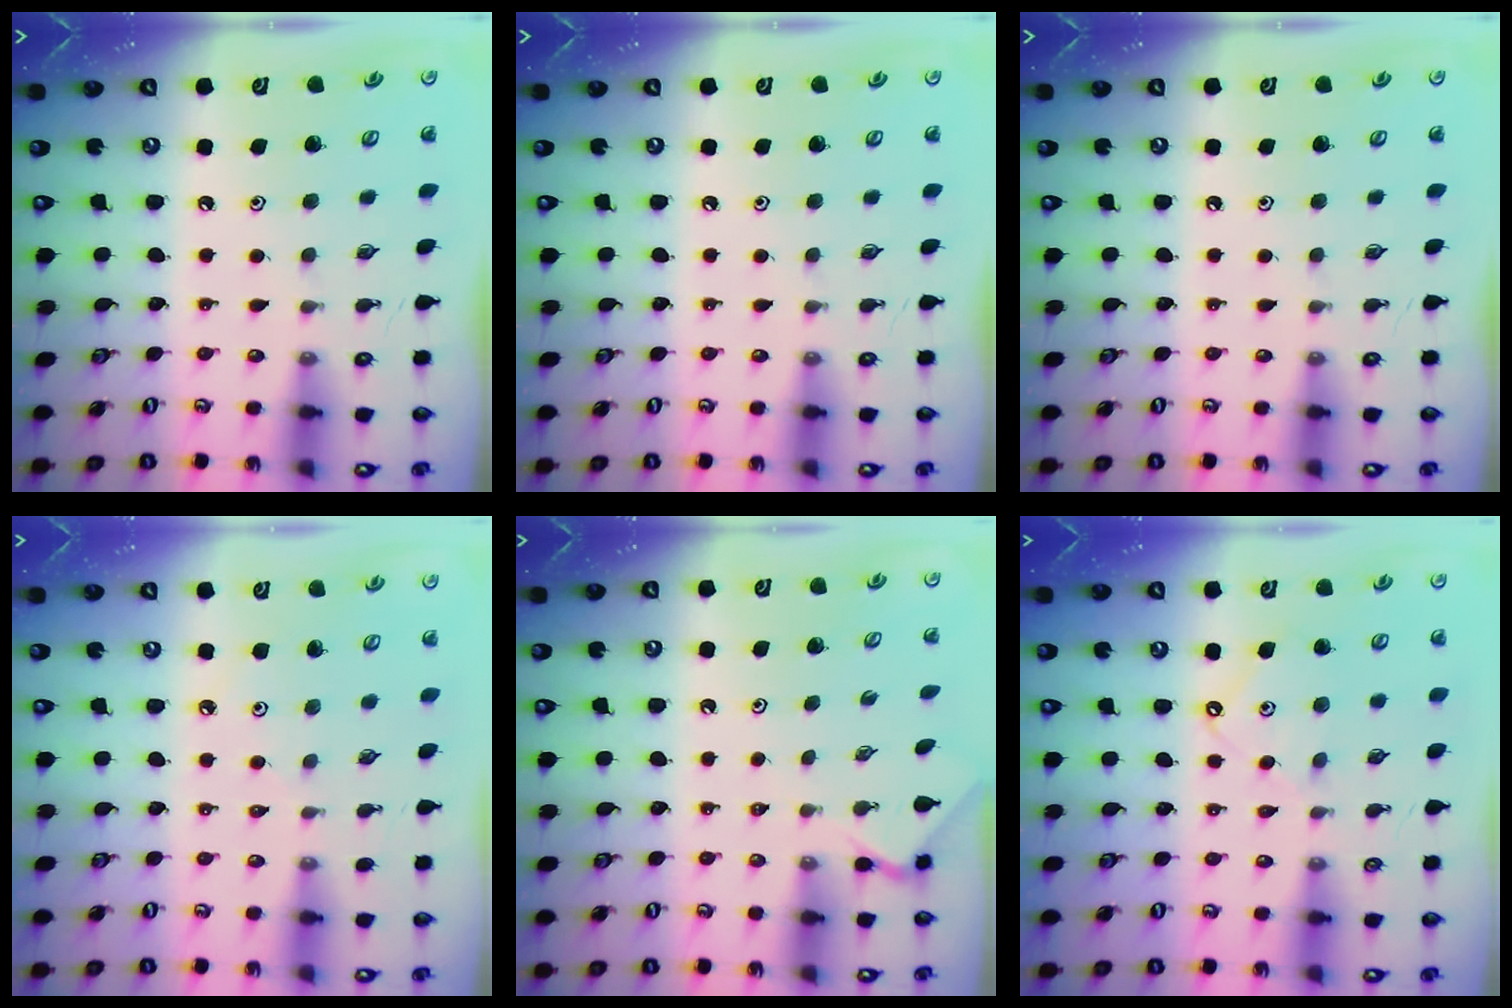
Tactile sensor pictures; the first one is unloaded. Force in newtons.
{"total": 0.0}
{"total": 0.0}
{"total": 1.5, "press": 1.4, "slide": 0.4}
{"total": 2.4, "press": 2.4, "slide": 0.4}
{"total": 7.4, "press": 7.4, "slide": 0.8}